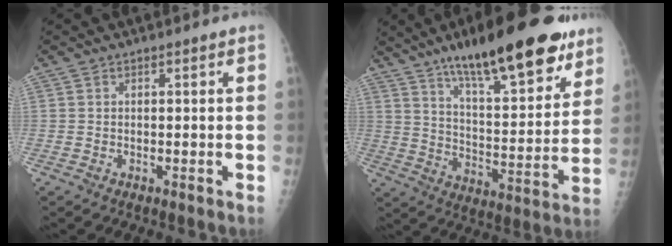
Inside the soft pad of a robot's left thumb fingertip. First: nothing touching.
{"total": 24.5, "force": [16.0, 6.7, 17.3], "torque": [-0.232, -0.056, 0.251]}